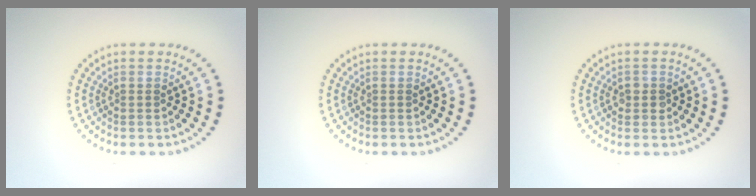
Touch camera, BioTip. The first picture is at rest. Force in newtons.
{"total": 0.0}
{"total": 1.3, "press": 1.2, "slide": 0.4}